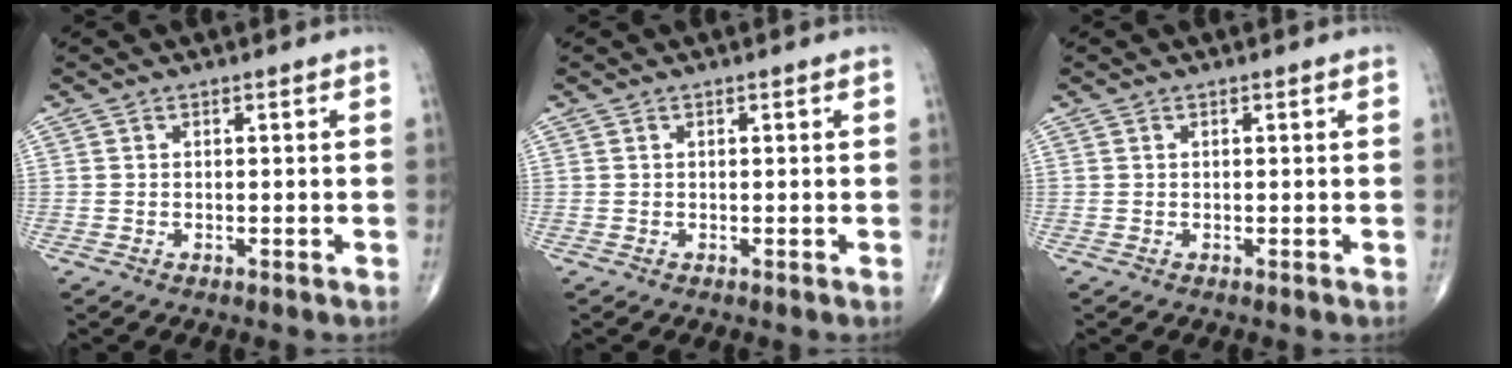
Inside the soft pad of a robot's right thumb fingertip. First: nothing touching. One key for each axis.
{"total": 0.0}
{"total": 0.0}